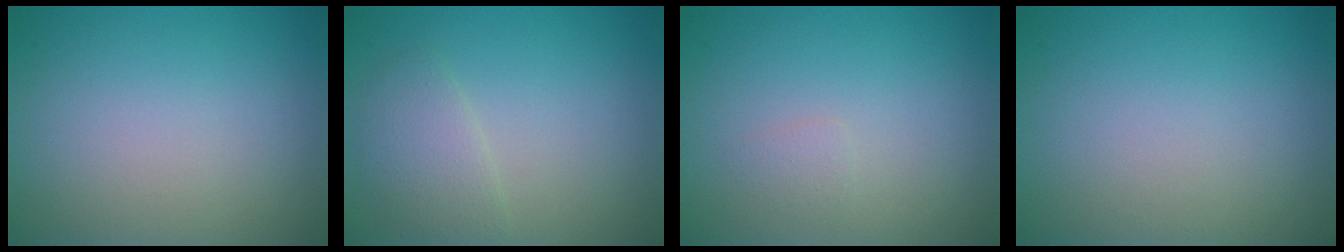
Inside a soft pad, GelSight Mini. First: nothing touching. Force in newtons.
{"total": 2.4, "press": 2.4, "slide": 0.1}
{"total": 0.7, "press": 0.7, "slide": 0.1}
{"total": 0.0}